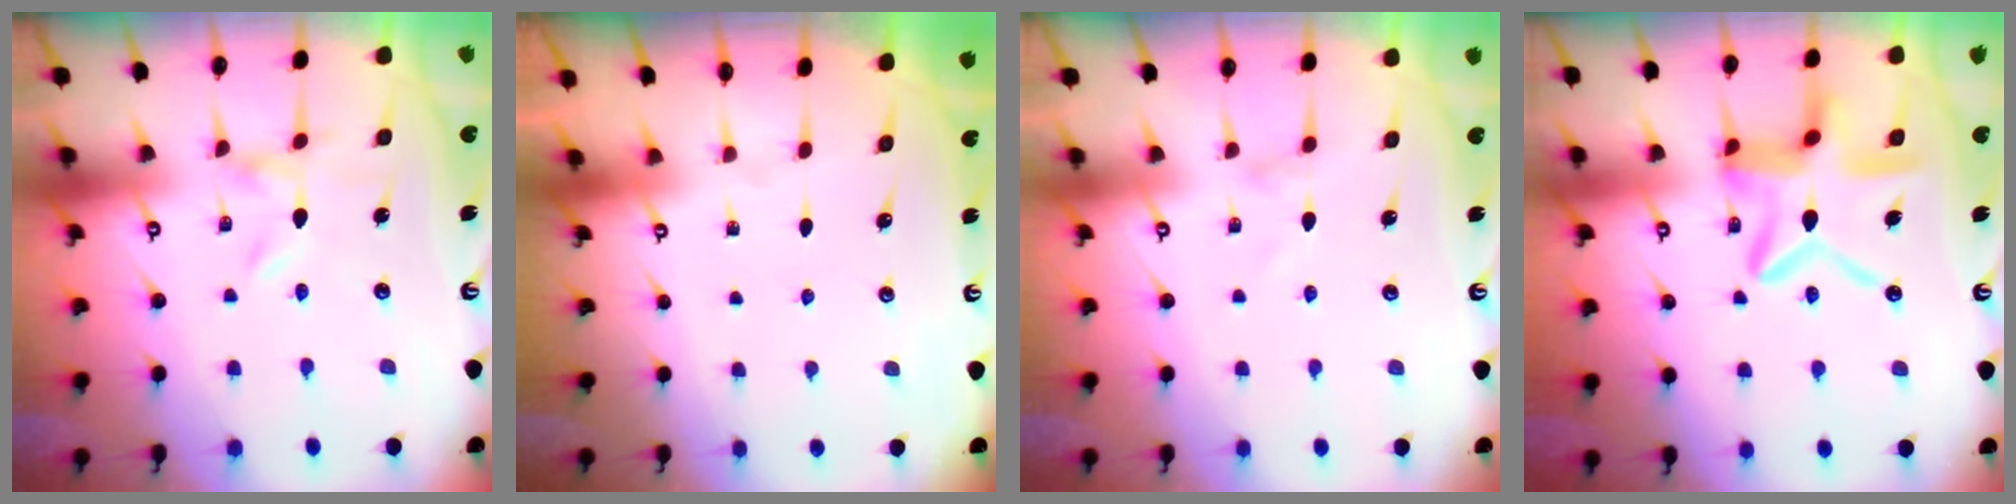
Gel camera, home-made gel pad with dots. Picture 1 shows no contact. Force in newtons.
{"total": 0.0}
{"total": 0.0}
{"total": 16.3, "press": 16.2, "slide": 1.5}